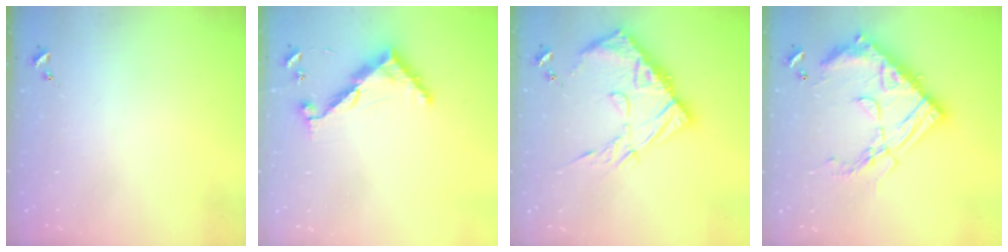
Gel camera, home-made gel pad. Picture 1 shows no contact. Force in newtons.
{"total": 9.3, "press": 9.3, "slide": 0.3}
{"total": 16.8, "press": 16.7, "slide": 1.7}
{"total": 23.7, "press": 23.6, "slide": 2.2}